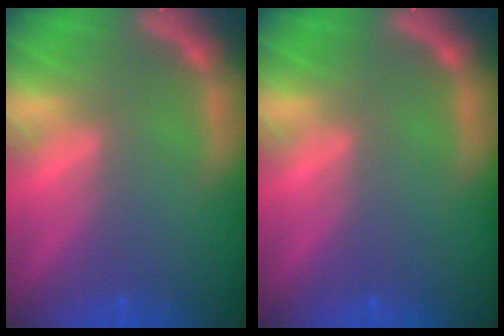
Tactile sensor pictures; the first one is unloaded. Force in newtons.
{"total": 0.0}